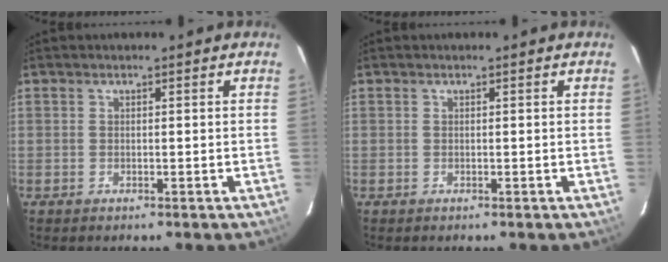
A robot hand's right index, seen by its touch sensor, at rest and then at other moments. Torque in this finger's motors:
{"motor_torque": [0.00, 0.00, 0.00, 0.00]}